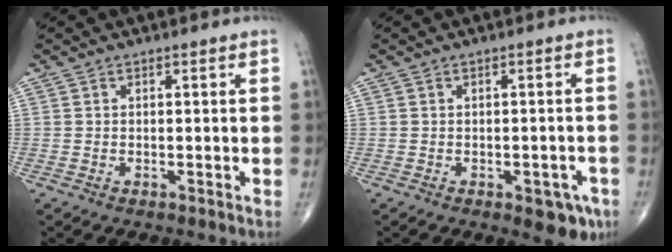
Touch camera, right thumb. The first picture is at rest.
{"total": 5.7, "force": [-2.8, 2.8, 4.1], "torque": [-0.028, 0.008, -0.027]}